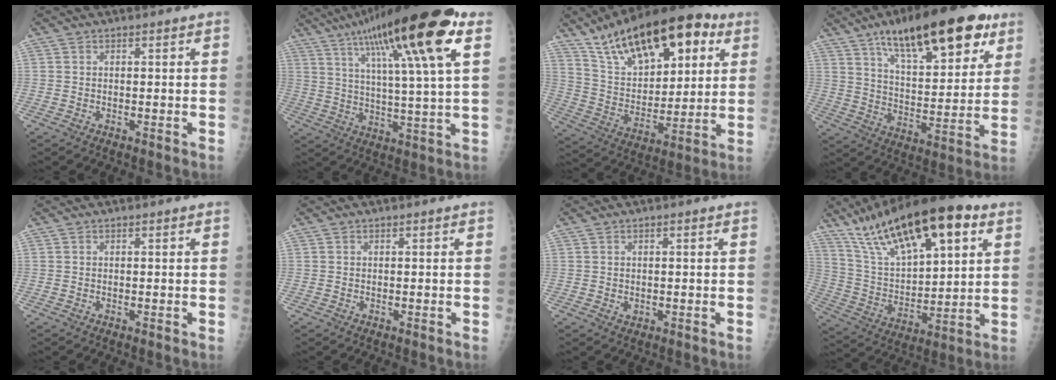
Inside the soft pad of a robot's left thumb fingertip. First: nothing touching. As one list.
[{"total": 23.2, "force": [11.4, 3.2, 20.0], "torque": [-0.328, -0.011, 0.182]}, {"total": 24.6, "force": [13.6, 11.3, 17.1], "torque": [-0.244, -0.031, 0.237]}, {"total": 24.0, "force": [14.0, 8.6, 17.5], "torque": [-0.234, -0.037, 0.219]}, {"total": 0.0}, {"total": 0.0}, {"total": 1.1, "force": [0.0, 0.8, 0.7], "torque": [-0.006, -0.001, 0.004]}, {"total": 24.7, "force": [13.9, 9.1, 18.3], "torque": [-0.287, -0.030, 0.248]}]